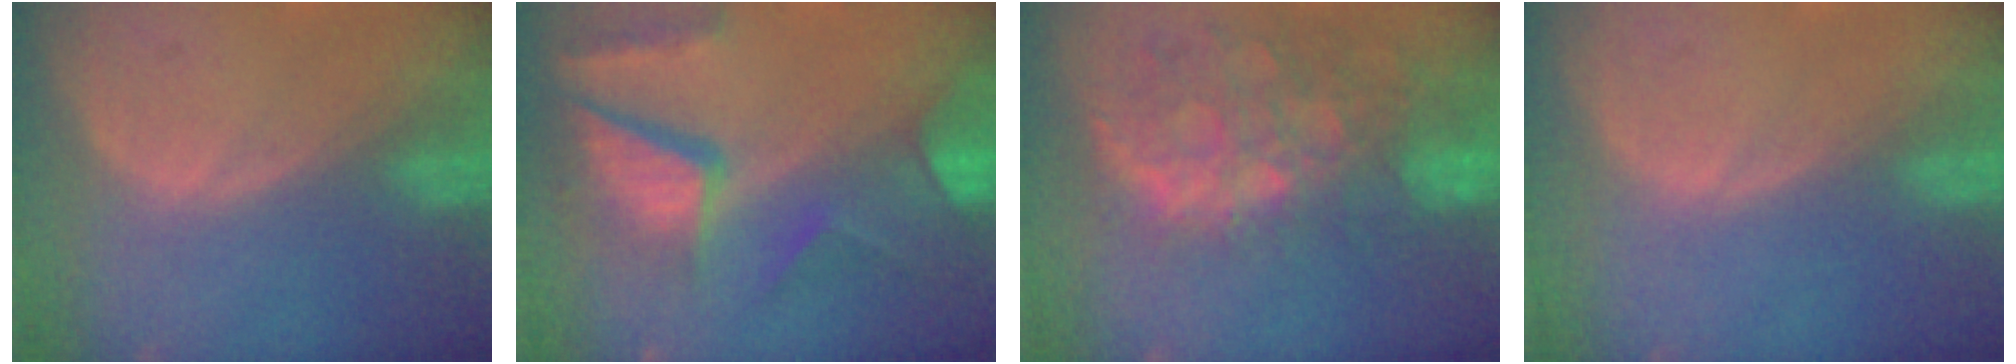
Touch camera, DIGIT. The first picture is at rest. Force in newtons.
{"total": 11.2, "press": 9.2, "slide": 6.4}
{"total": 11.2, "press": 9.7, "slide": 5.5}
{"total": 0.0}